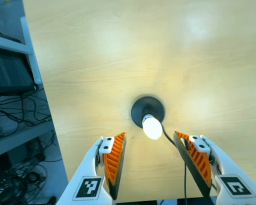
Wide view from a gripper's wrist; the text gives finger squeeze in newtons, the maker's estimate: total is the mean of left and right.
{"total": 0.0}